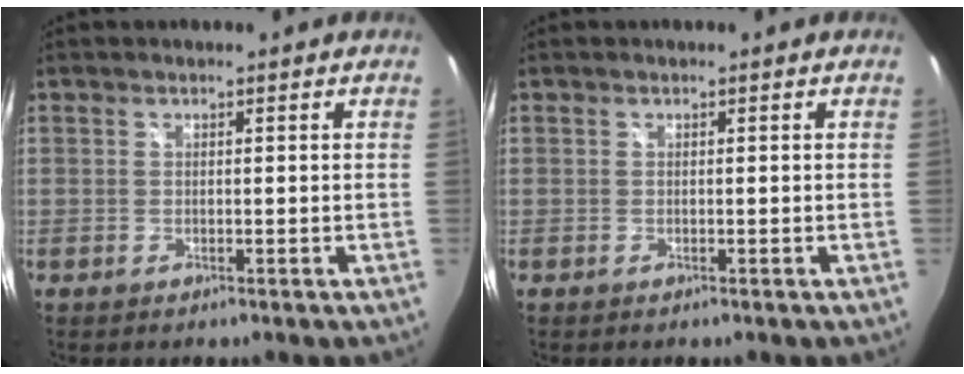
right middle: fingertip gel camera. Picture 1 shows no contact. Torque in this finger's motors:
{"motor_torque": [0.42, -0.50, 0.02, 0.01]}